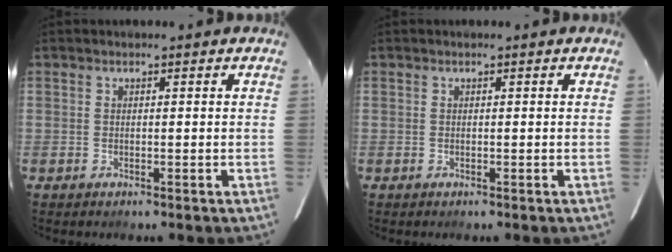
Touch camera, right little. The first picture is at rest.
{"total": 0.0}